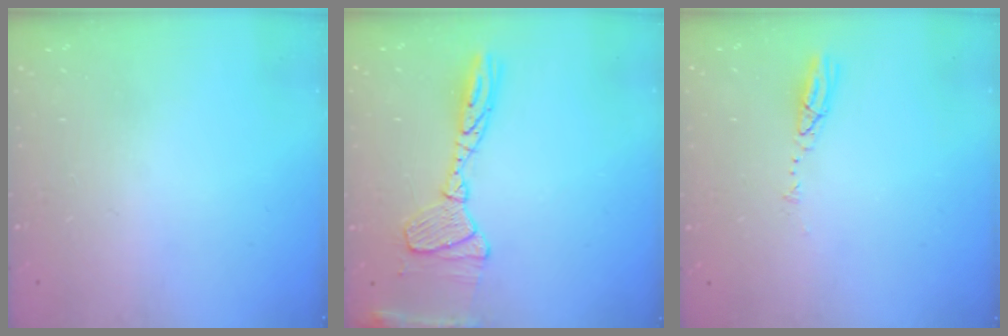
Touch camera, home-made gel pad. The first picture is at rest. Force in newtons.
{"total": 15.2, "press": 15.1, "slide": 1.3}
{"total": 3.9, "press": 3.9, "slide": 0.4}